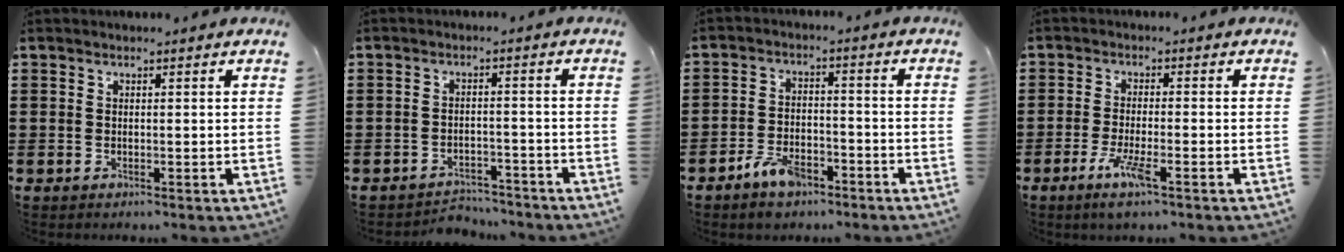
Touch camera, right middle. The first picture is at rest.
{"total": 3.4, "force": [-3.4, 0.5, -0.2], "torque": [-0.006, -0.003, -0.071]}
{"total": 5.1, "force": [-3.9, 2.2, 2.4], "torque": [-0.050, 0.011, -0.077]}
{"total": 4.7, "force": [-2.5, 0.5, 3.9], "torque": [-0.088, -0.013, -0.049]}